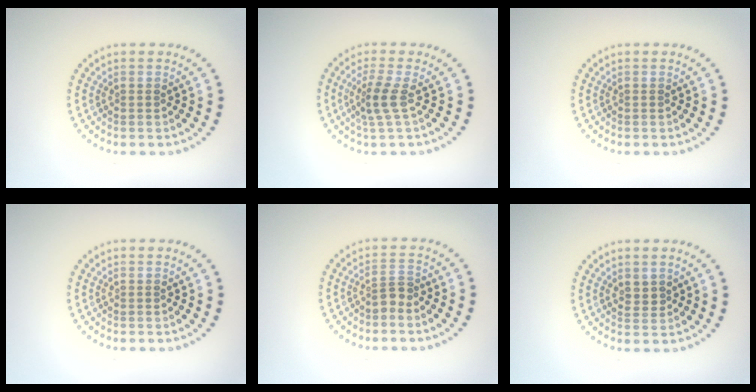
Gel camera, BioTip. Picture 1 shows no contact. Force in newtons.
{"total": 2.2, "press": 1.7, "slide": 1.4}
{"total": 0.0}
{"total": 0.0}
{"total": 1.6, "press": 1.3, "slide": 1.0}
{"total": 0.9, "press": 0.8, "slide": 0.4}